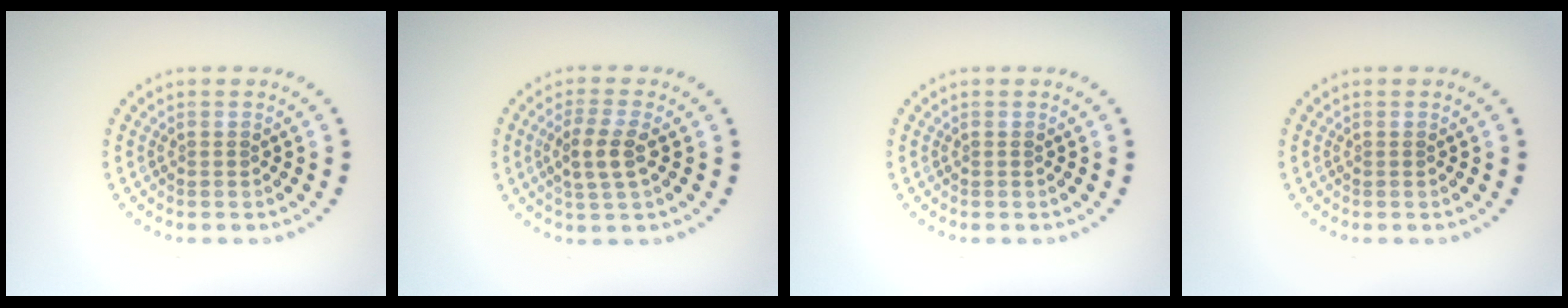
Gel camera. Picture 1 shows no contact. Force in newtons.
{"total": 2.8, "press": 2.7, "slide": 1.0}
{"total": 0.0}
{"total": 0.0}